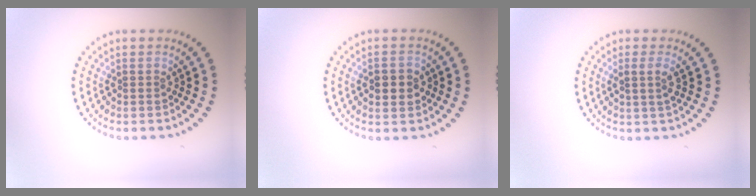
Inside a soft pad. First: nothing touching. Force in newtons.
{"total": 2.3, "press": 2.3, "slide": 0.2}
{"total": 1.4, "press": 1.3, "slide": 0.5}